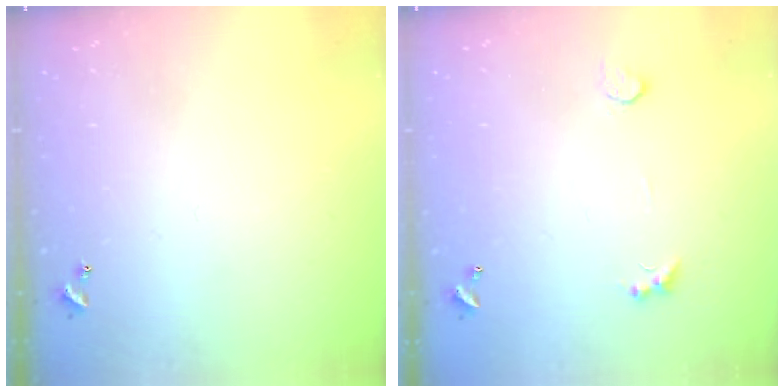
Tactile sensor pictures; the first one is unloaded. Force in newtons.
{"total": 1.4, "press": 1.1, "slide": 0.9}